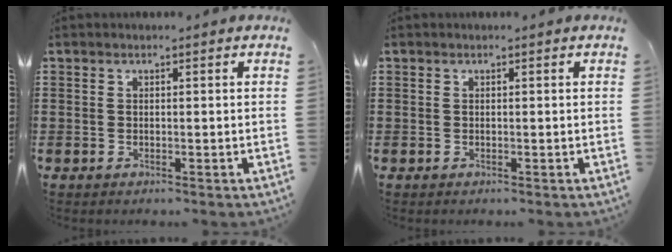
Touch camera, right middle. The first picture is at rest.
{"total": 0.0}